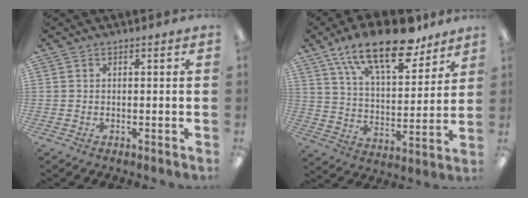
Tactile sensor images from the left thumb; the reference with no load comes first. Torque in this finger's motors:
{"motor_torque": [0.39, 0.58, 1.61, -1.16, 0.13]}